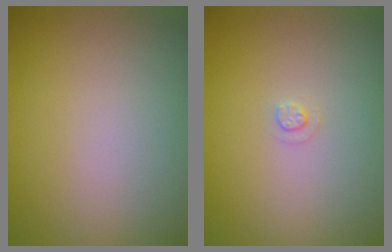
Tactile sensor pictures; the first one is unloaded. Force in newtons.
{"total": 0.9, "press": 0.9, "slide": 0.2}